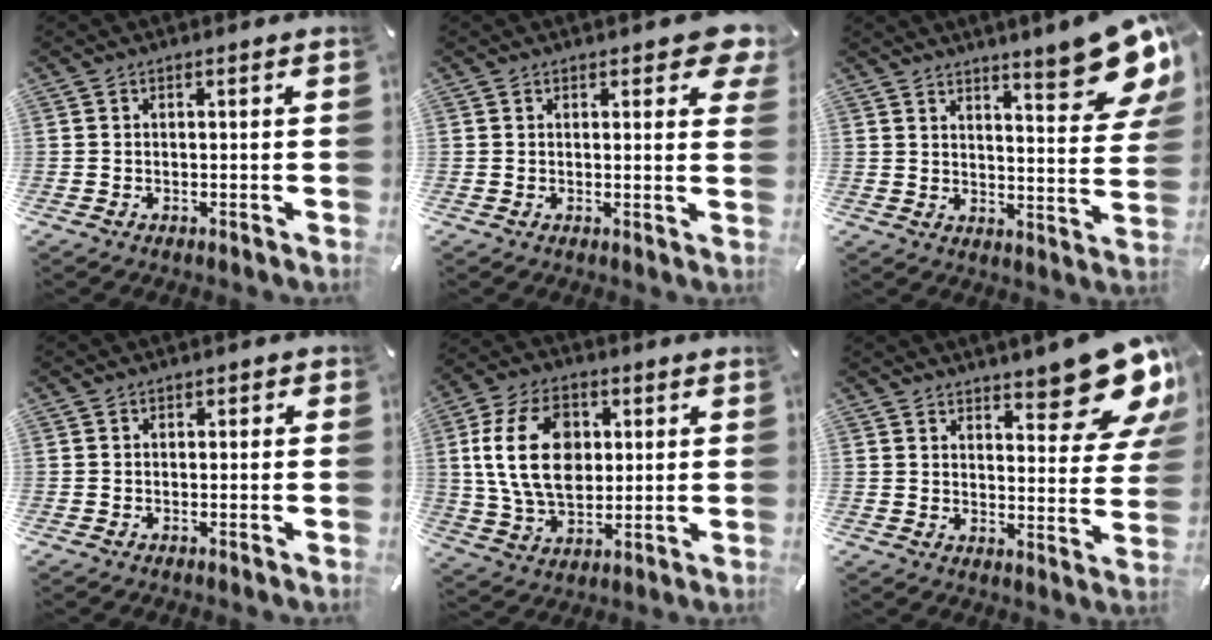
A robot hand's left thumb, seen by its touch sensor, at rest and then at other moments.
{"total": 5.3, "force": [3.2, 2.5, 3.4], "torque": [-0.029, -0.022, 0.051]}
{"total": 14.0, "force": [10.3, 2.8, 9.1], "torque": [-0.122, -0.081, 0.170]}
{"total": 0.9, "force": [-0.3, 0.8, 0.2], "torque": [-0.003, 0.004, -0.007]}
{"total": 15.6, "force": [2.4, 11.1, 10.7], "torque": [-0.220, 0.004, 0.039]}
{"total": 15.1, "force": [10.7, 5.3, 9.2], "torque": [-0.103, -0.091, 0.181]}